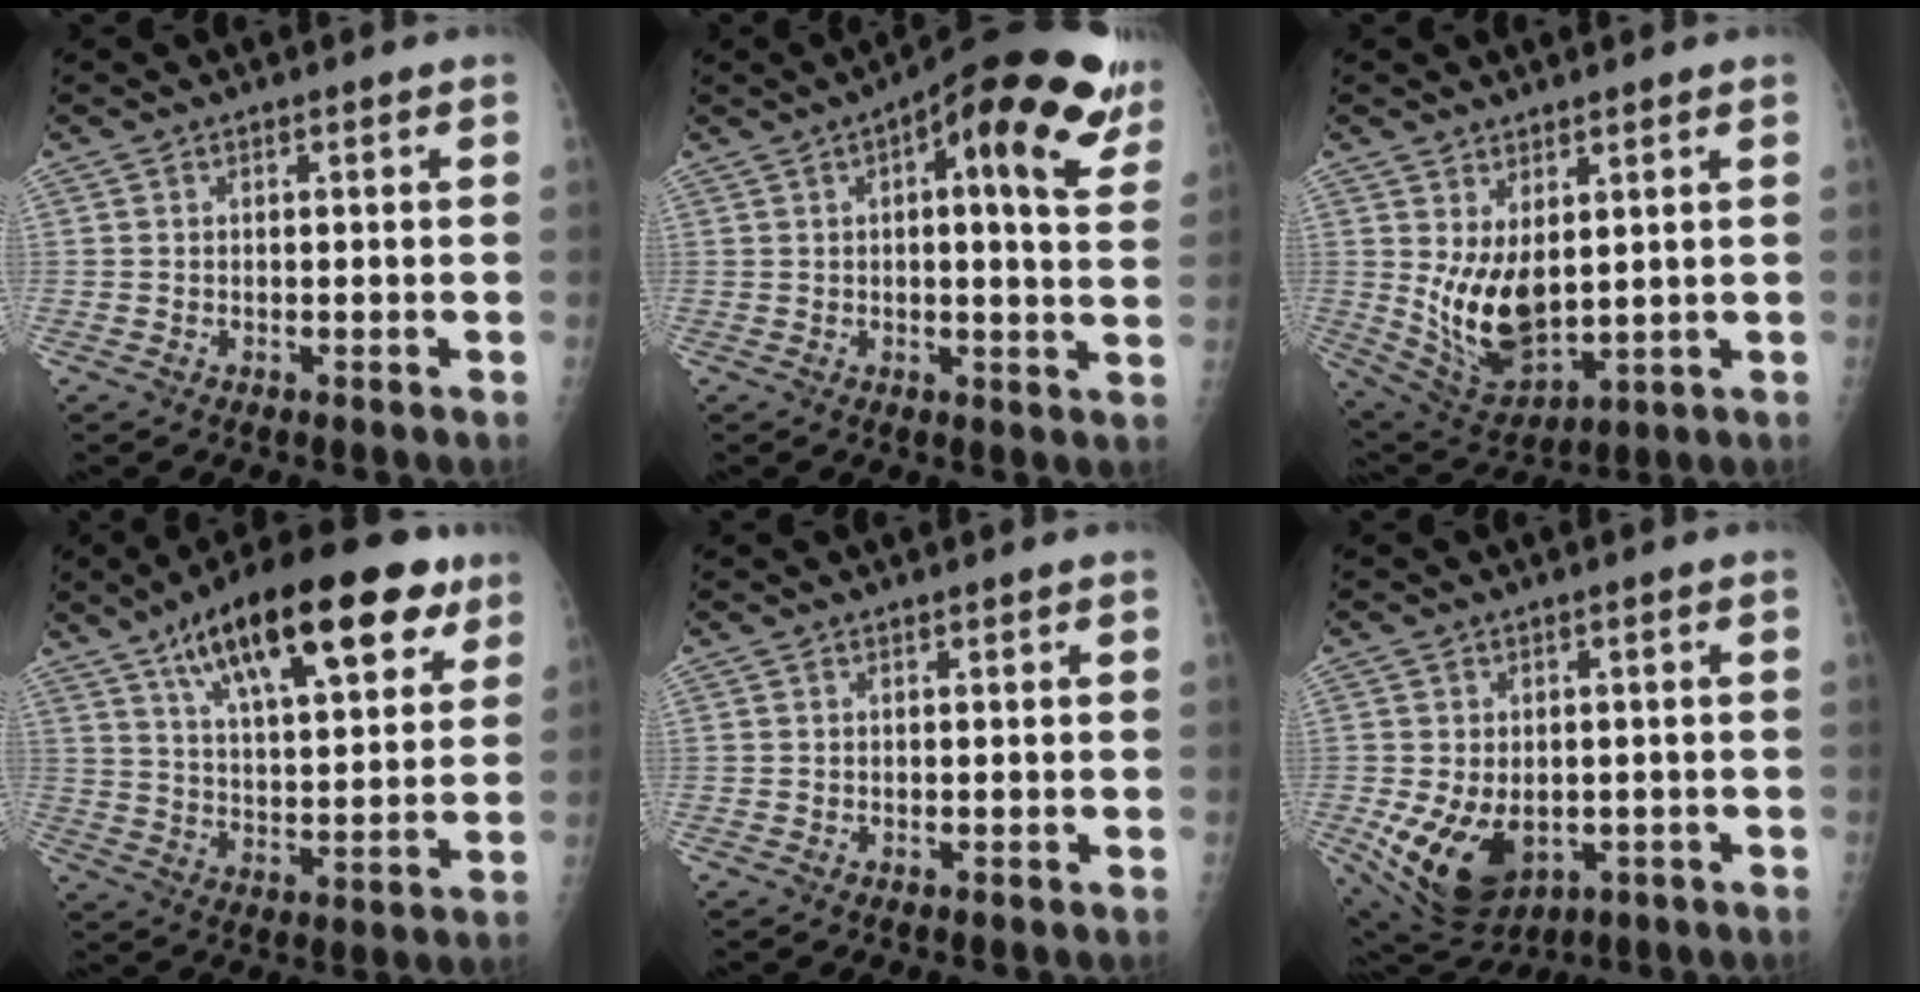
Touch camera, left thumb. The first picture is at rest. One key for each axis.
{"total": 18.6, "fx": 8.8, "fy": 5.9, "fz": 15.3, "tx": -0.183, "ty": -0.012, "tz": 0.107}
{"total": 11.2, "fx": 1.9, "fy": 6.2, "fz": 9.2, "tx": -0.147, "ty": -0.028, "tz": 0.059}
{"total": 24.3, "fx": 13.1, "fy": 8.8, "fz": 18.4, "tx": -0.260, "ty": -0.021, "tz": 0.209}
{"total": 0.0}
{"total": 14.1, "fx": -3.7, "fy": 9.7, "fz": 9.6, "tx": -0.165, "ty": -0.003, "tz": -0.033}